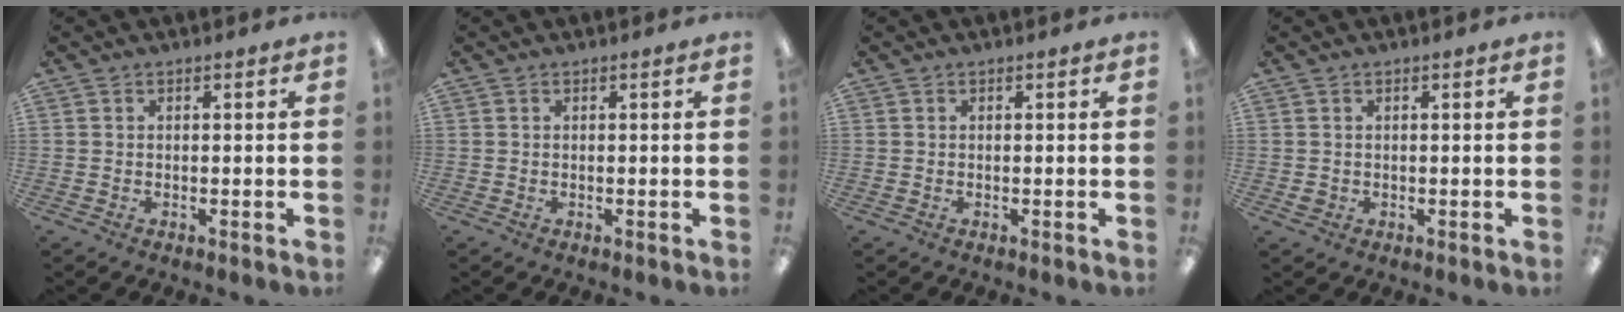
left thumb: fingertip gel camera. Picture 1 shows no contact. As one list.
[{"total": 0.0}, {"total": 0.0}, {"total": 1.2, "force": [0.1, 1.1, 0.4], "torque": [0.000, 0.001, -0.001]}]